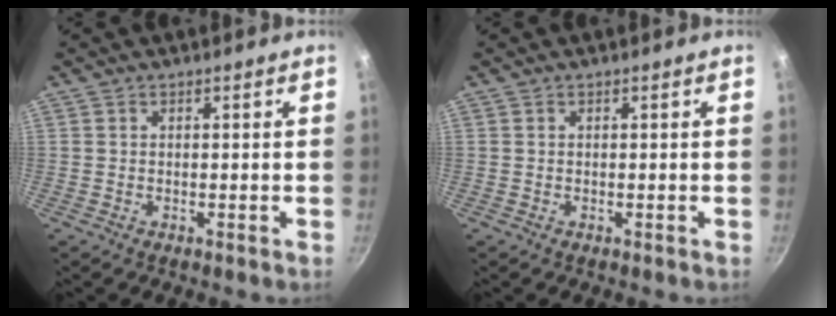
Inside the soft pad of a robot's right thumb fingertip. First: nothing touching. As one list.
[{"total": 0.0}]